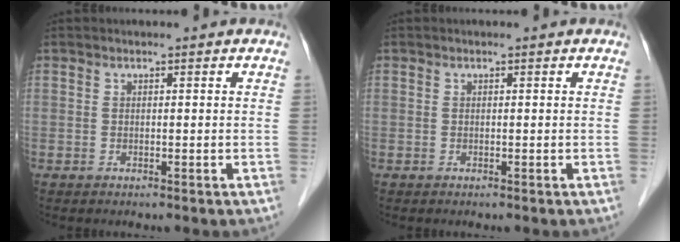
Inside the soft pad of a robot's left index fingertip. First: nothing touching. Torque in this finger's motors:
{"motor_torque": [0.00, 0.00, -0.01, 0.00]}